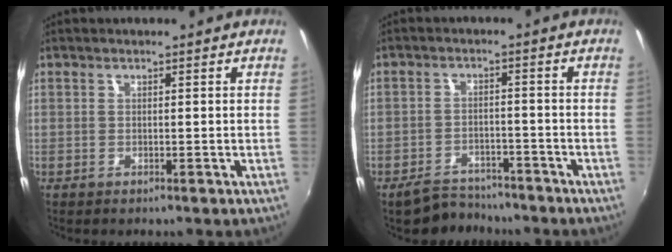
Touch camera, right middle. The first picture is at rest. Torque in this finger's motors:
{"motor_torque": [0.70, -1.07, 0.03, 0.03]}